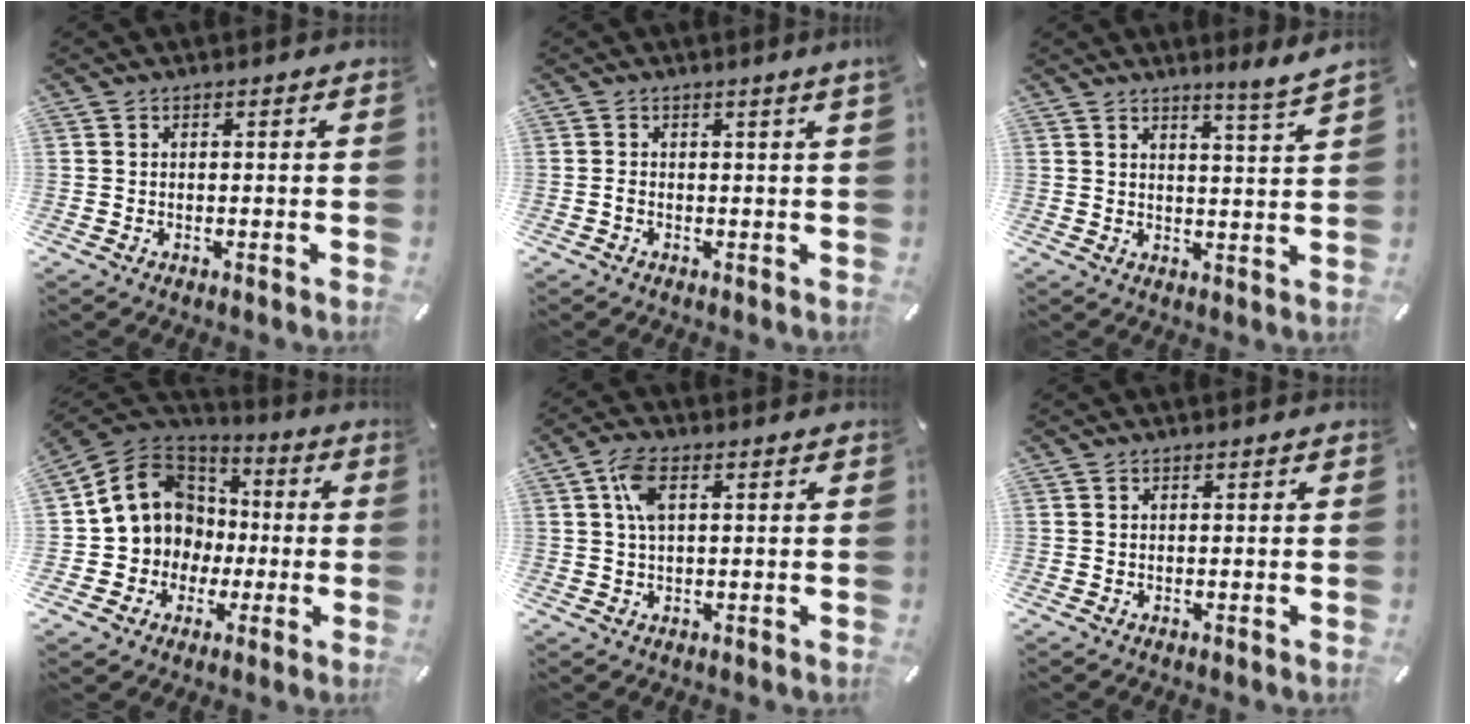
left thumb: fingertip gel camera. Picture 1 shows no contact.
{"total": 1.4, "force": [0.0, 0.1, 1.4], "torque": [-0.025, -0.004, 0.000]}
{"total": 4.8, "force": [4.2, -0.9, 2.1], "torque": [-0.044, -0.032, 0.072]}
{"total": 14.1, "force": [0.7, 13.4, 4.4], "torque": [-0.094, -0.003, 0.021]}
{"total": 5.7, "force": [1.5, 2.5, 4.8], "torque": [-0.110, 0.009, 0.023]}
{"total": 0.0}